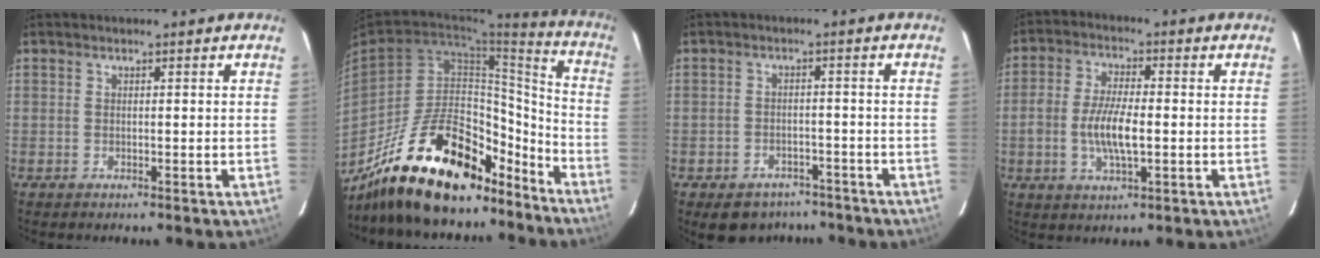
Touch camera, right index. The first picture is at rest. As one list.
[{"total": 29.1, "force": [-21.8, 11.8, 15.4], "torque": [-0.262, 0.037, -0.317]}, {"total": 9.6, "force": [-7.2, 5.7, 2.8], "torque": [-0.071, 0.017, -0.085]}, {"total": 8.2, "force": [-1.3, 3.2, 7.4], "torque": [-0.150, 0.004, -0.025]}]